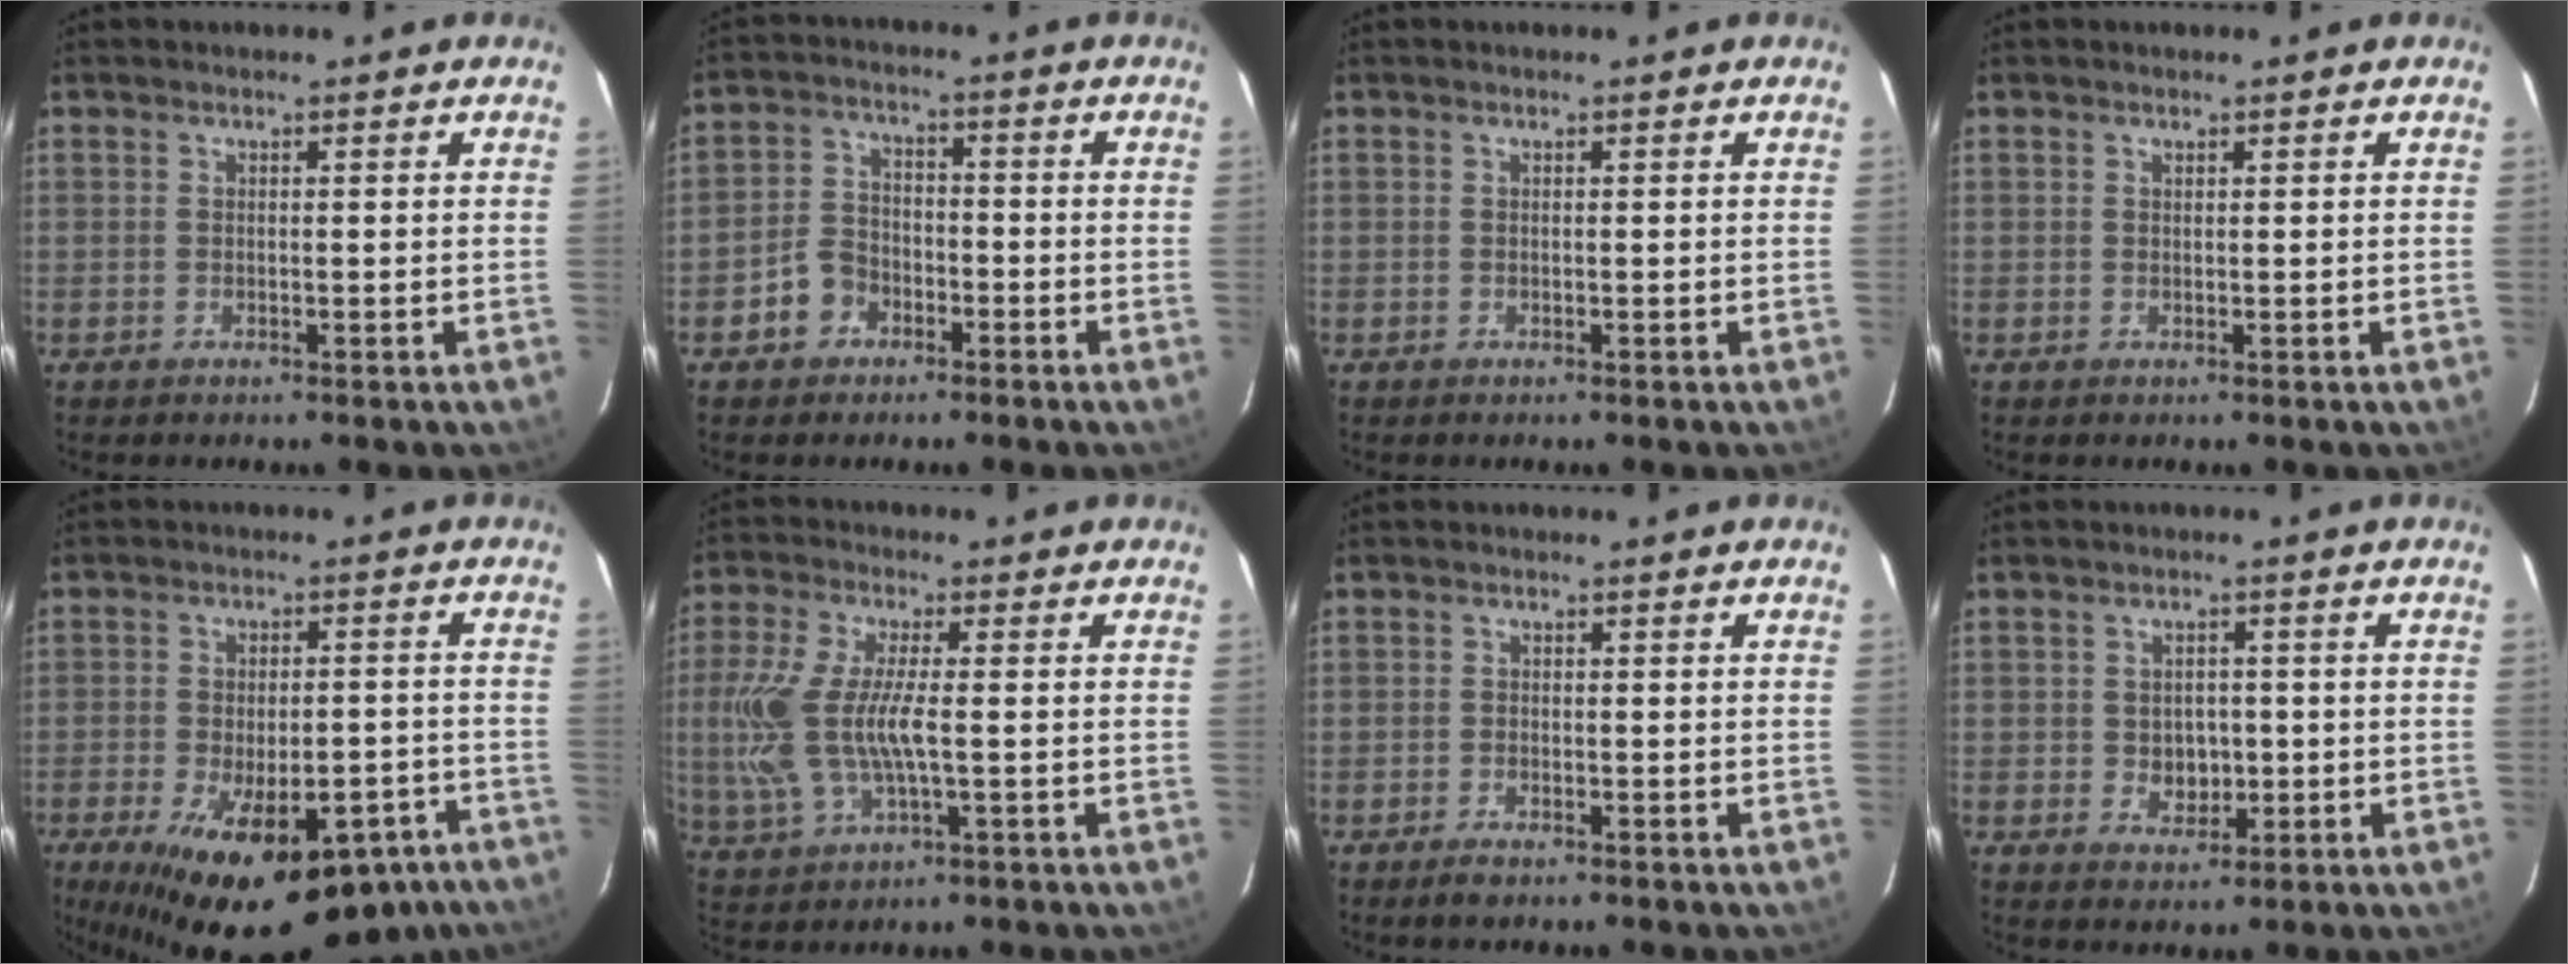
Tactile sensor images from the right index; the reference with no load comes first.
{"total": 5.8, "force": [-3.2, 4.6, 1.5], "torque": [-0.040, 0.019, -0.052]}
{"total": 0.0}
{"total": 0.0}
{"total": 23.3, "force": [-14.8, 10.7, 14.5], "torque": [-0.245, -0.017, -0.188]}
{"total": 12.9, "force": [-1.0, 4.7, 12.0], "torque": [-0.258, -0.006, -0.013]}
{"total": 1.9, "force": [-1.5, 0.7, 0.9], "torque": [-0.022, -0.004, -0.027]}
{"total": 4.3, "force": [-0.5, 3.6, 2.3], "torque": [-0.041, 0.003, 0.000]}